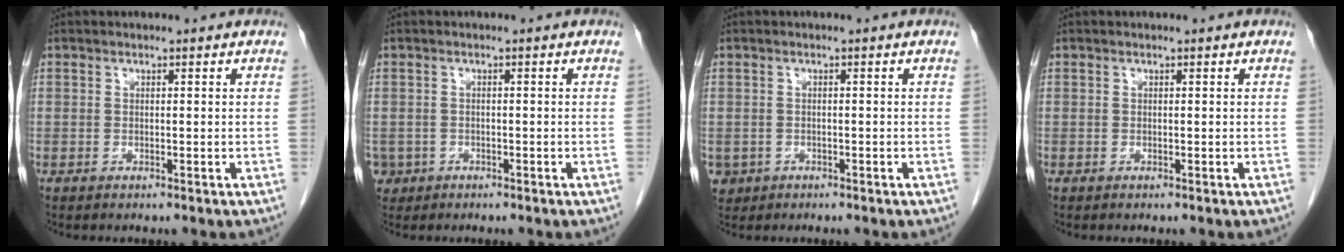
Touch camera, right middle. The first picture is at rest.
{"total": 2.8, "force": [-1.4, 2.4, 0.2], "torque": [-0.004, 0.006, -0.023]}
{"total": 2.7, "force": [-1.2, 2.4, 0.4], "torque": [-0.007, 0.003, -0.017]}
{"total": 0.0}